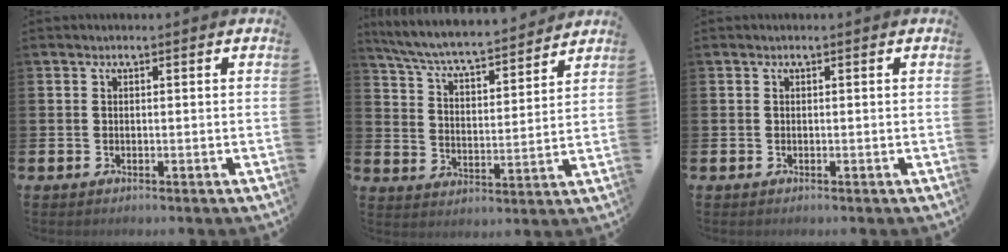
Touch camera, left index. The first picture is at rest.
{"total": 6.8, "force": [6.5, 0.6, 2.0], "torque": [-0.071, -0.050, 0.108]}
{"total": 0.0}